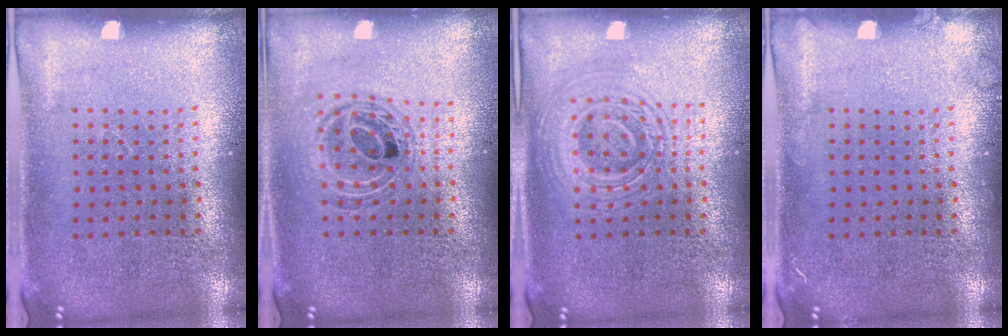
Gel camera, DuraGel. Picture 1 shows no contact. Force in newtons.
{"total": 0.9, "press": 0.9, "slide": 0.2}
{"total": 2.5, "press": 2.4, "slide": 0.5}
{"total": 0.8, "press": 0.7, "slide": 0.2}